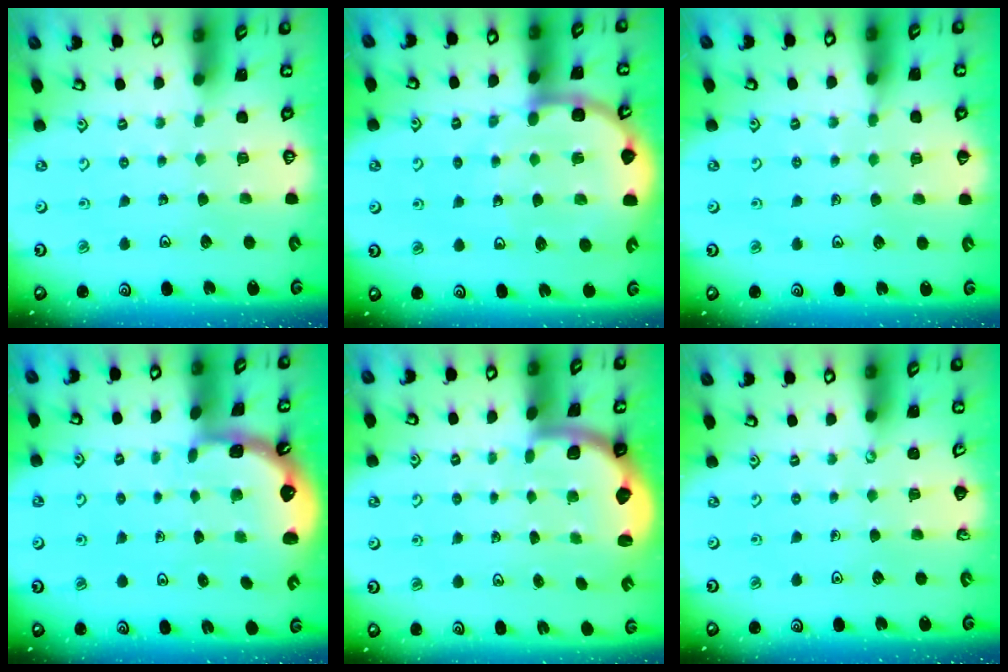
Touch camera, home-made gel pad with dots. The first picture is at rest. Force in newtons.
{"total": 10.8, "press": 10.3, "slide": 3.3}
{"total": 3.1, "press": 3.0, "slide": 0.4}
{"total": 1.2, "press": 1.2, "slide": 0.1}
{"total": 1.8, "press": 1.8, "slide": 0.5}
{"total": 0.0}